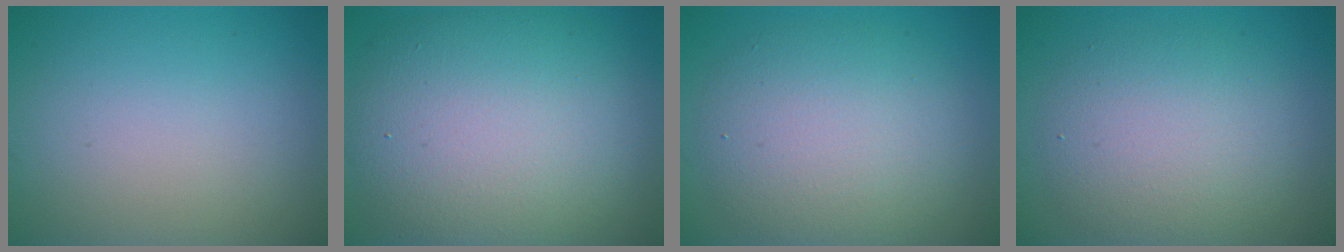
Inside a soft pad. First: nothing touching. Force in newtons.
{"total": 11.8, "press": 11.8, "slide": 0.7}
{"total": 6.6, "press": 6.6, "slide": 0.4}
{"total": 5.5, "press": 5.5, "slide": 0.2}